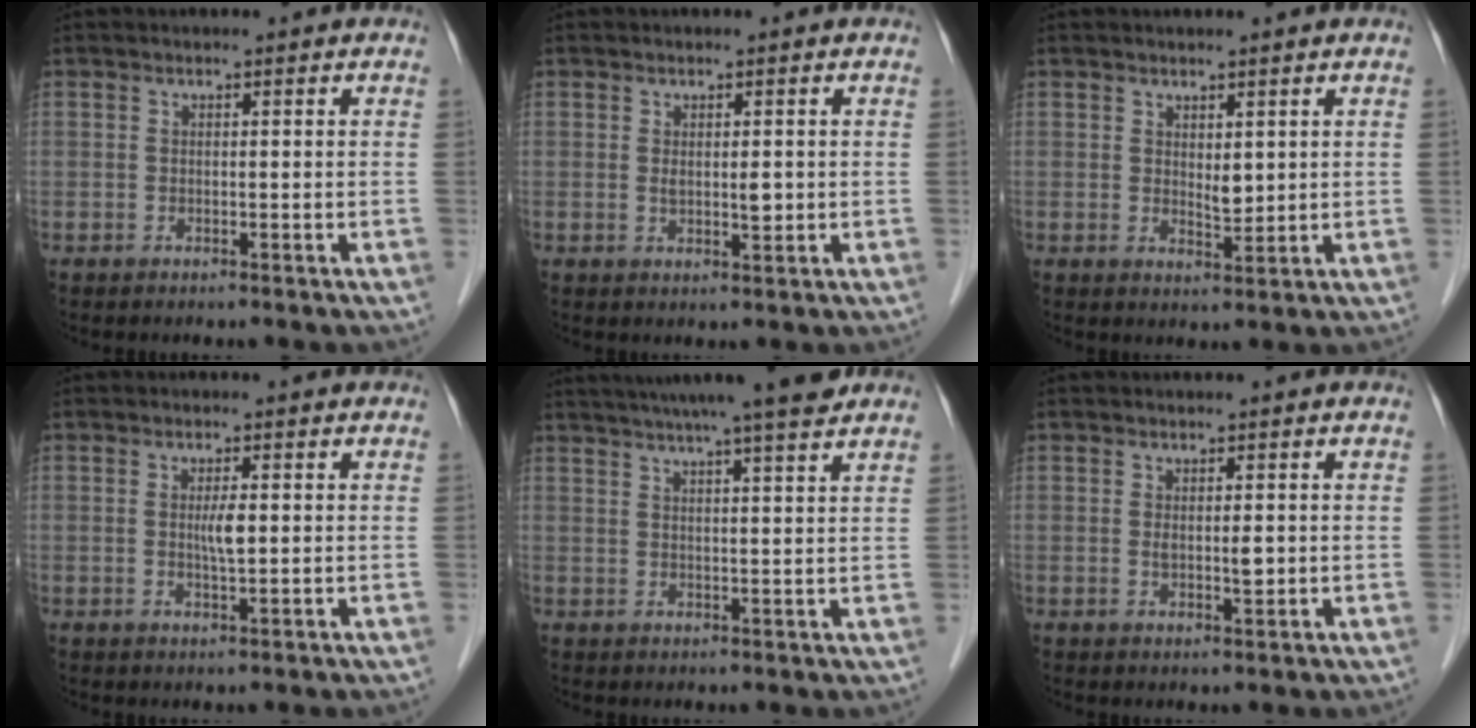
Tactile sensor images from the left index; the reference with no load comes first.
{"total": 2.1, "force": [0.3, 0.7, 2.0], "torque": [-0.035, -0.004, 0.006]}
{"total": 2.3, "force": [0.9, 0.9, 1.9], "torque": [-0.033, -0.007, 0.022]}
{"total": 2.4, "force": [0.3, 0.3, 2.4], "torque": [-0.045, -0.002, 0.006]}
{"total": 13.0, "force": [11.0, -0.2, 7.0], "torque": [-0.116, 0.018, 0.145]}
{"total": 2.1, "force": [0.3, 0.6, 1.9], "torque": [-0.034, -0.004, 0.007]}